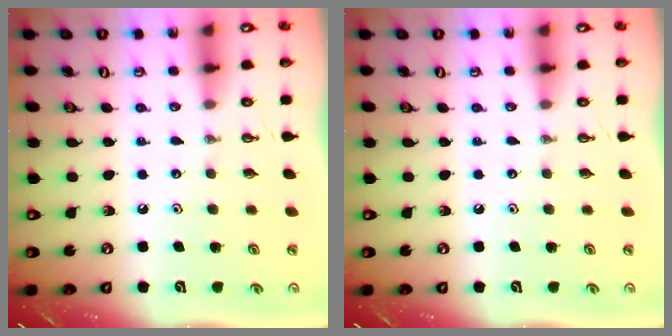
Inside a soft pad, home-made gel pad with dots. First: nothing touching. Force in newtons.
{"total": 0.0}